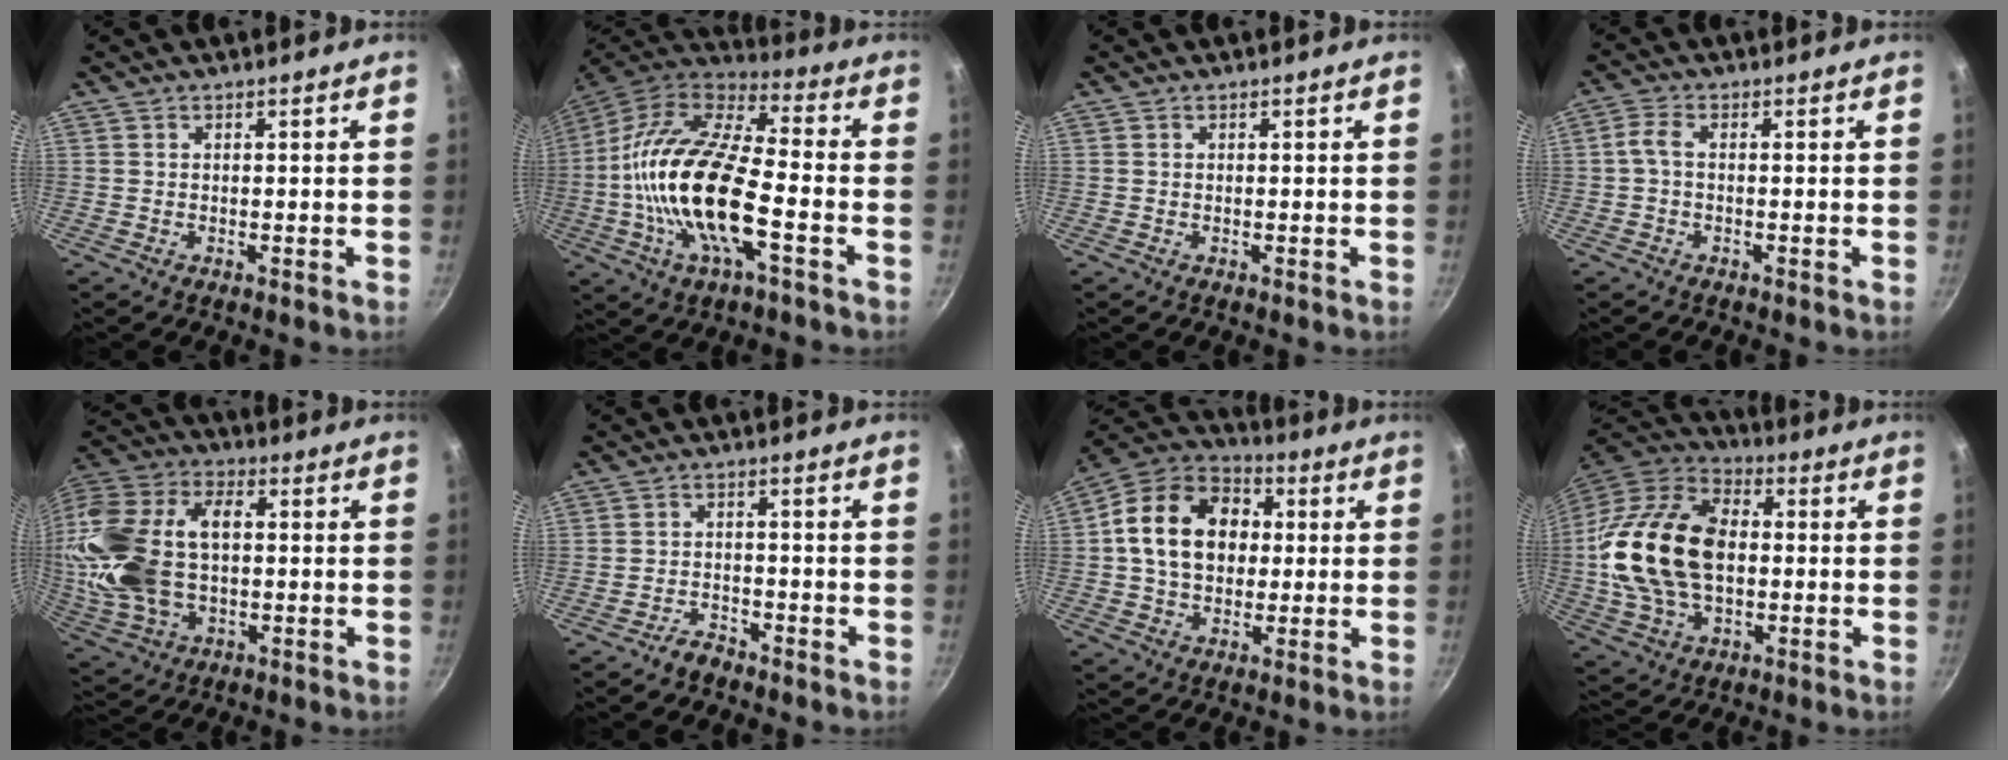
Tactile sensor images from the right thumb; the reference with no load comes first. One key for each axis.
{"total": 21.8, "fx": -4.6, "fy": 8.4, "fz": 19.6, "tx": -0.375, "ty": 0.030, "tz": -0.103}
{"total": 0.0}
{"total": 2.8, "fx": -0.4, "fy": 1.3, "fz": 2.4, "tx": -0.064, "ty": 0.011, "tz": -0.015}
{"total": 23.5, "fx": 0.7, "fy": 14.9, "fz": 18.1, "tx": -0.369, "ty": 0.027, "tz": 0.015}
{"total": 3.0, "fx": -2.6, "fy": 1.4, "fz": 0.7, "tx": -0.003, "ty": 0.031, "tz": -0.043}
{"total": 17.8, "fx": 2.2, "fy": 13.3, "fz": 11.5, "tx": -0.171, "ty": 0.028, "tz": 0.023}
{"total": 23.1, "fx": 0.4, "fy": 15.1, "fz": 17.6, "tx": -0.319, "ty": 0.029, "tz": 0.002}